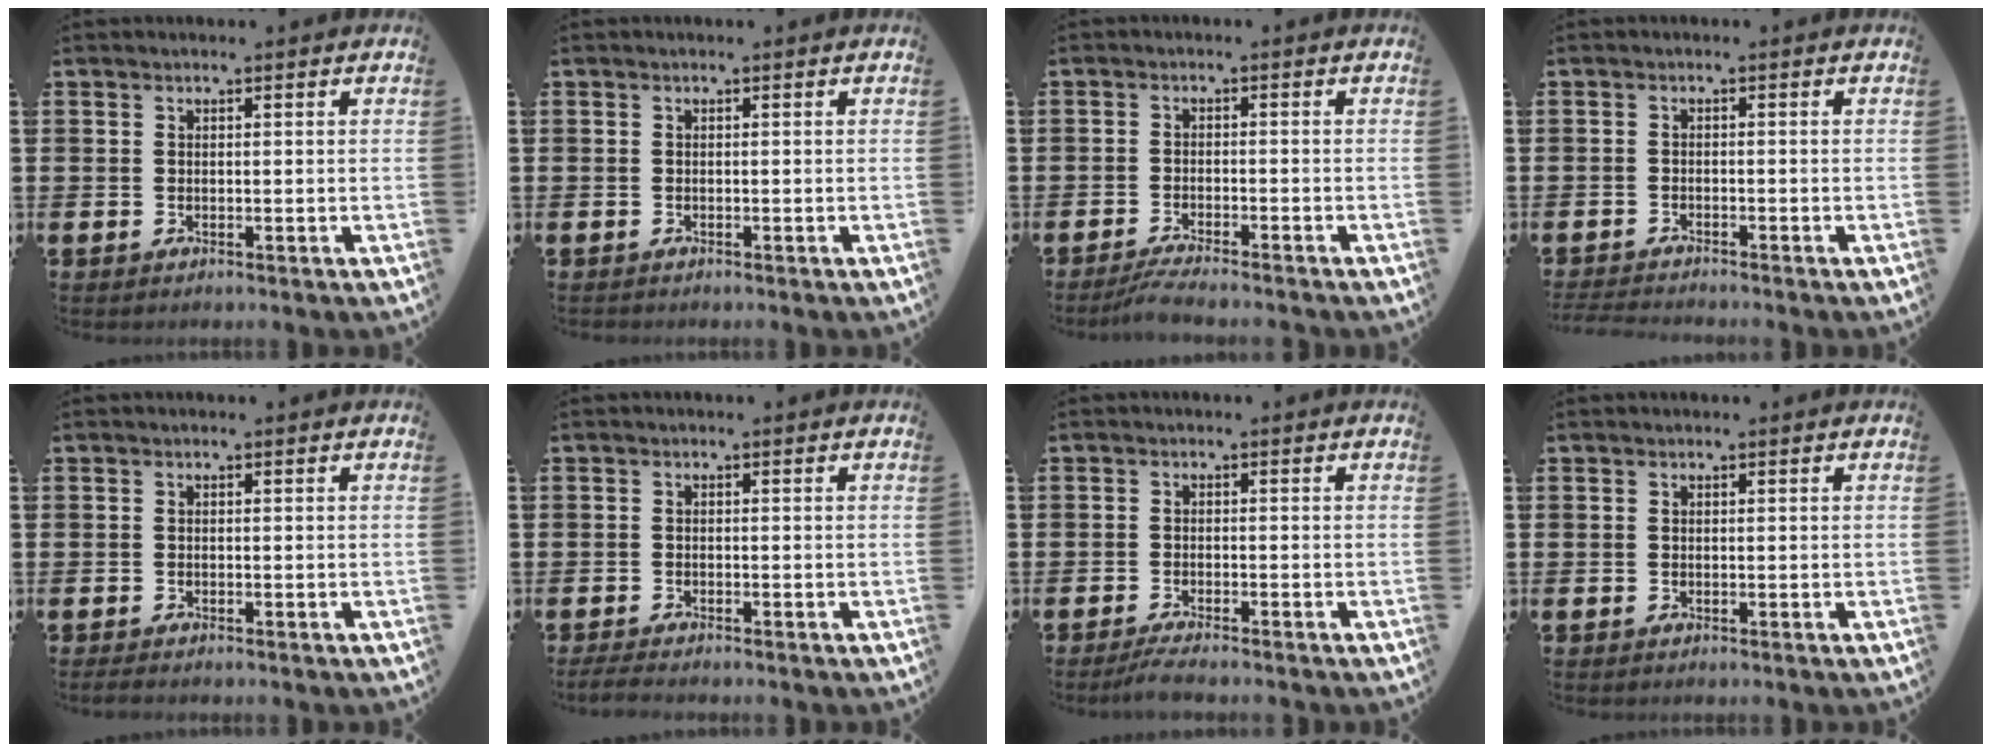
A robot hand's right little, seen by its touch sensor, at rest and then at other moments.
{"total": 0.0}
{"total": 2.4, "force": [-2.2, -0.2, 1.0], "torque": [-0.015, 0.001, -0.041]}
{"total": 1.3, "force": [-1.3, -0.1, 0.1], "torque": [-0.004, 0.002, -0.025]}
{"total": 0.6, "force": [-0.4, 0.1, 0.4], "torque": [-0.008, 0.000, -0.008]}
{"total": 1.1, "force": [-0.9, 0.1, 0.6], "torque": [-0.013, -0.001, -0.017]}
{"total": 1.8, "force": [-1.5, 0.0, 0.9], "torque": [-0.015, 0.003, -0.029]}
{"total": 0.0}